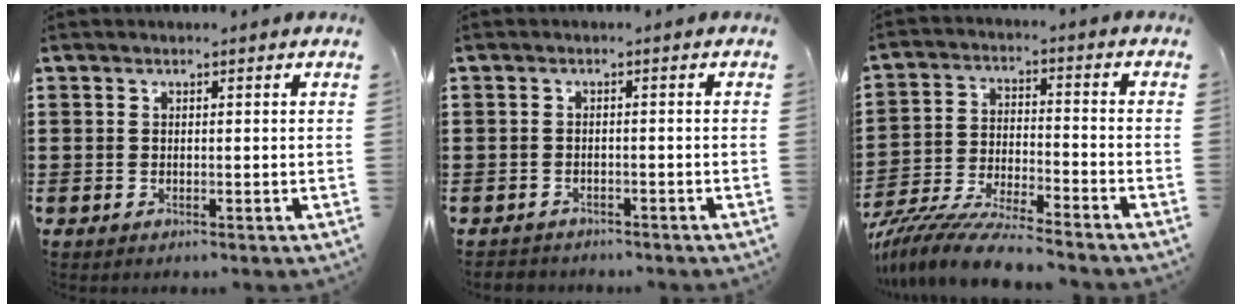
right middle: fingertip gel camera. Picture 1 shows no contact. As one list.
[{"total": 1.2, "force": [-1.2, 0.3, -0.1], "torque": [-0.002, 0.001, -0.026]}, {"total": 8.3, "force": [-7.9, 0.1, 2.4], "torque": [-0.060, -0.004, -0.158]}]